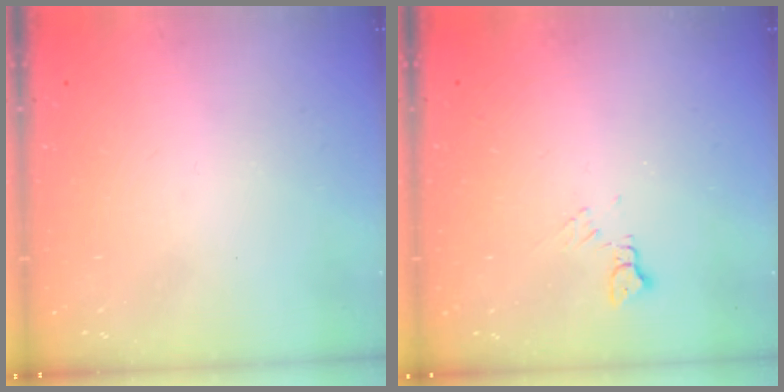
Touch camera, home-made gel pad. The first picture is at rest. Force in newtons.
{"total": 4.4, "press": 4.3, "slide": 0.7}